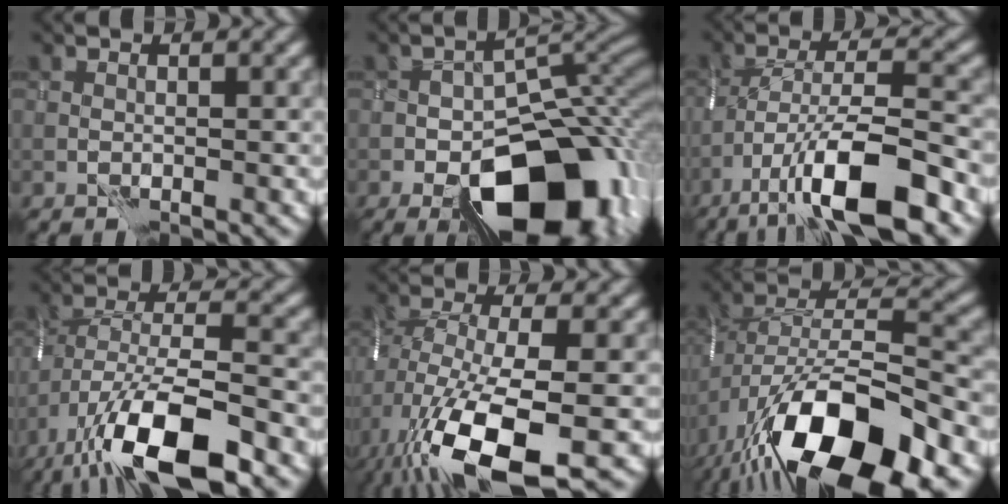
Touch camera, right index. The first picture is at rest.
{"total": 14.2, "force": [-6.6, 7.9, 9.8], "torque": [-0.100, -0.004, -0.102]}
{"total": 9.8, "force": [-6.1, 1.9, 7.4], "torque": [-0.122, 0.008, -0.110]}
{"total": 11.8, "force": [-7.2, 3.6, 8.6], "torque": [-0.163, -0.010, -0.135]}
{"total": 12.8, "force": [-6.1, 4.4, 10.3], "torque": [-0.210, -0.024, -0.110]}
{"total": 15.4, "force": [-8.1, 6.6, 11.4], "torque": [-0.197, -0.010, -0.137]}